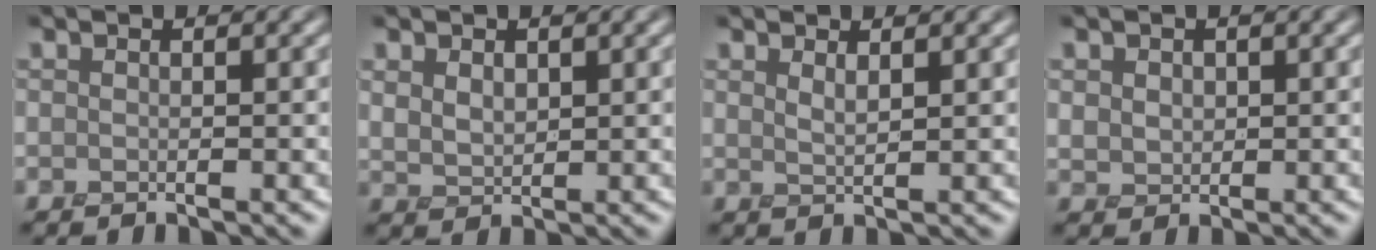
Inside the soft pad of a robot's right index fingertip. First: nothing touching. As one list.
[{"total": 2.3, "force": [0.8, 1.6, 1.5], "torque": [-0.034, -0.006, 0.023]}, {"total": 1.2, "force": [1.1, 0.0, 0.6], "torque": [-0.016, -0.004, 0.023]}, {"total": 2.2, "force": [0.6, 1.8, 1.0], "torque": [-0.033, 0.000, 0.014]}]